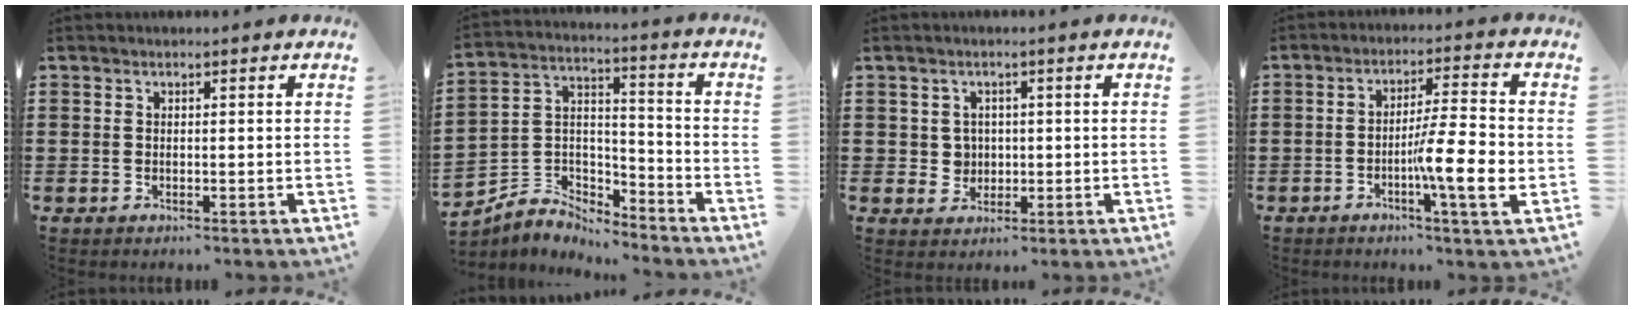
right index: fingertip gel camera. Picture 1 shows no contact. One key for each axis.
{"total": 4.9, "fx": -4.6, "fy": 1.8, "fz": -0.1, "tx": -0.009, "ty": 0.004, "tz": -0.095}
{"total": 2.7, "fx": 0.3, "fy": 2.6, "fz": 0.7, "tx": -0.026, "ty": 0.011, "tz": 0.004}
{"total": 9.3, "fx": -2.5, "fy": 1.1, "fz": 8.9, "tx": -0.144, "ty": -0.006, "tz": -0.046}